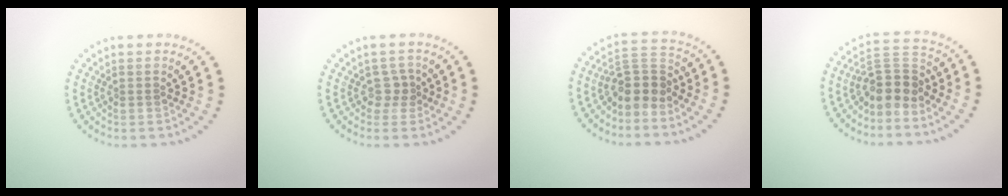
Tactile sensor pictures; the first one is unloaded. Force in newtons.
{"total": 1.4, "press": 1.1, "slide": 0.9}
{"total": 3.6, "press": 2.9, "slide": 2.0}
{"total": 4.0, "press": 3.3, "slide": 2.1}